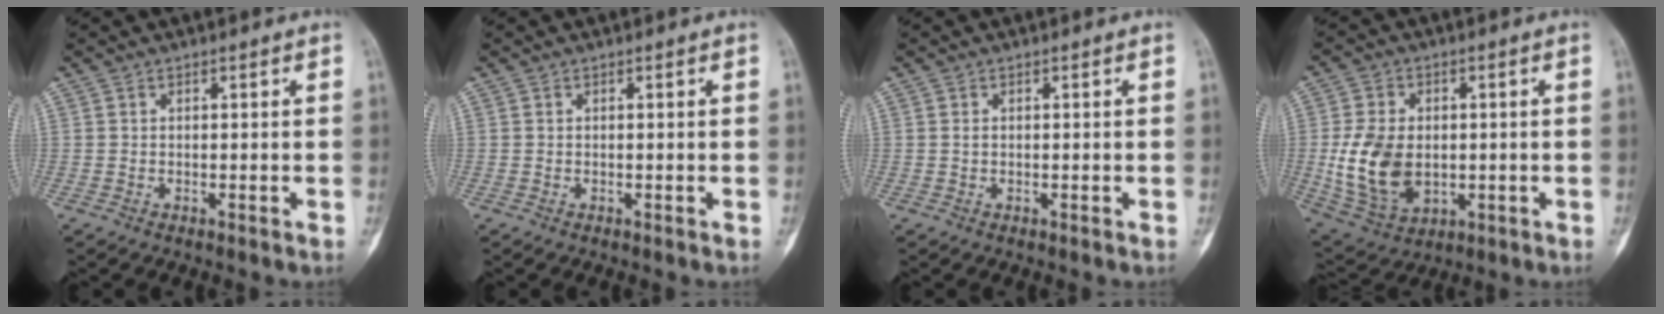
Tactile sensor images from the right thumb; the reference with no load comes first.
{"total": 0.0}
{"total": 0.6, "force": [0.2, 0.4, 0.5], "torque": [-0.009, 0.002, 0.004]}
{"total": 13.5, "force": [-0.7, 9.2, 9.8], "torque": [-0.175, -0.006, 0.007]}